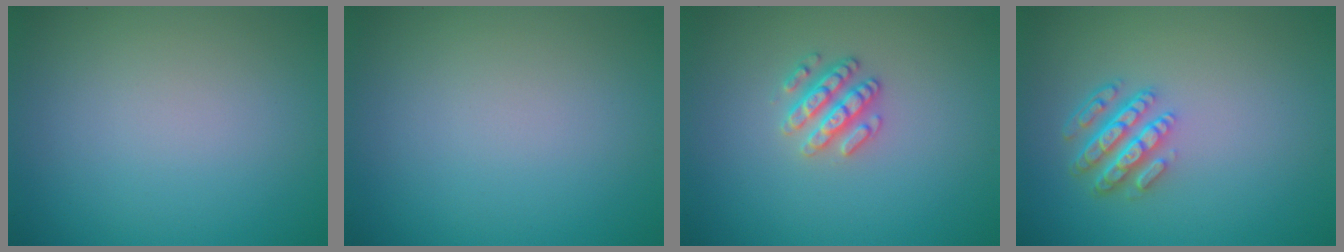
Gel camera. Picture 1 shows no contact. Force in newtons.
{"total": 0.0}
{"total": 2.6, "press": 2.5, "slide": 0.4}
{"total": 4.5, "press": 3.4, "slide": 3.0}